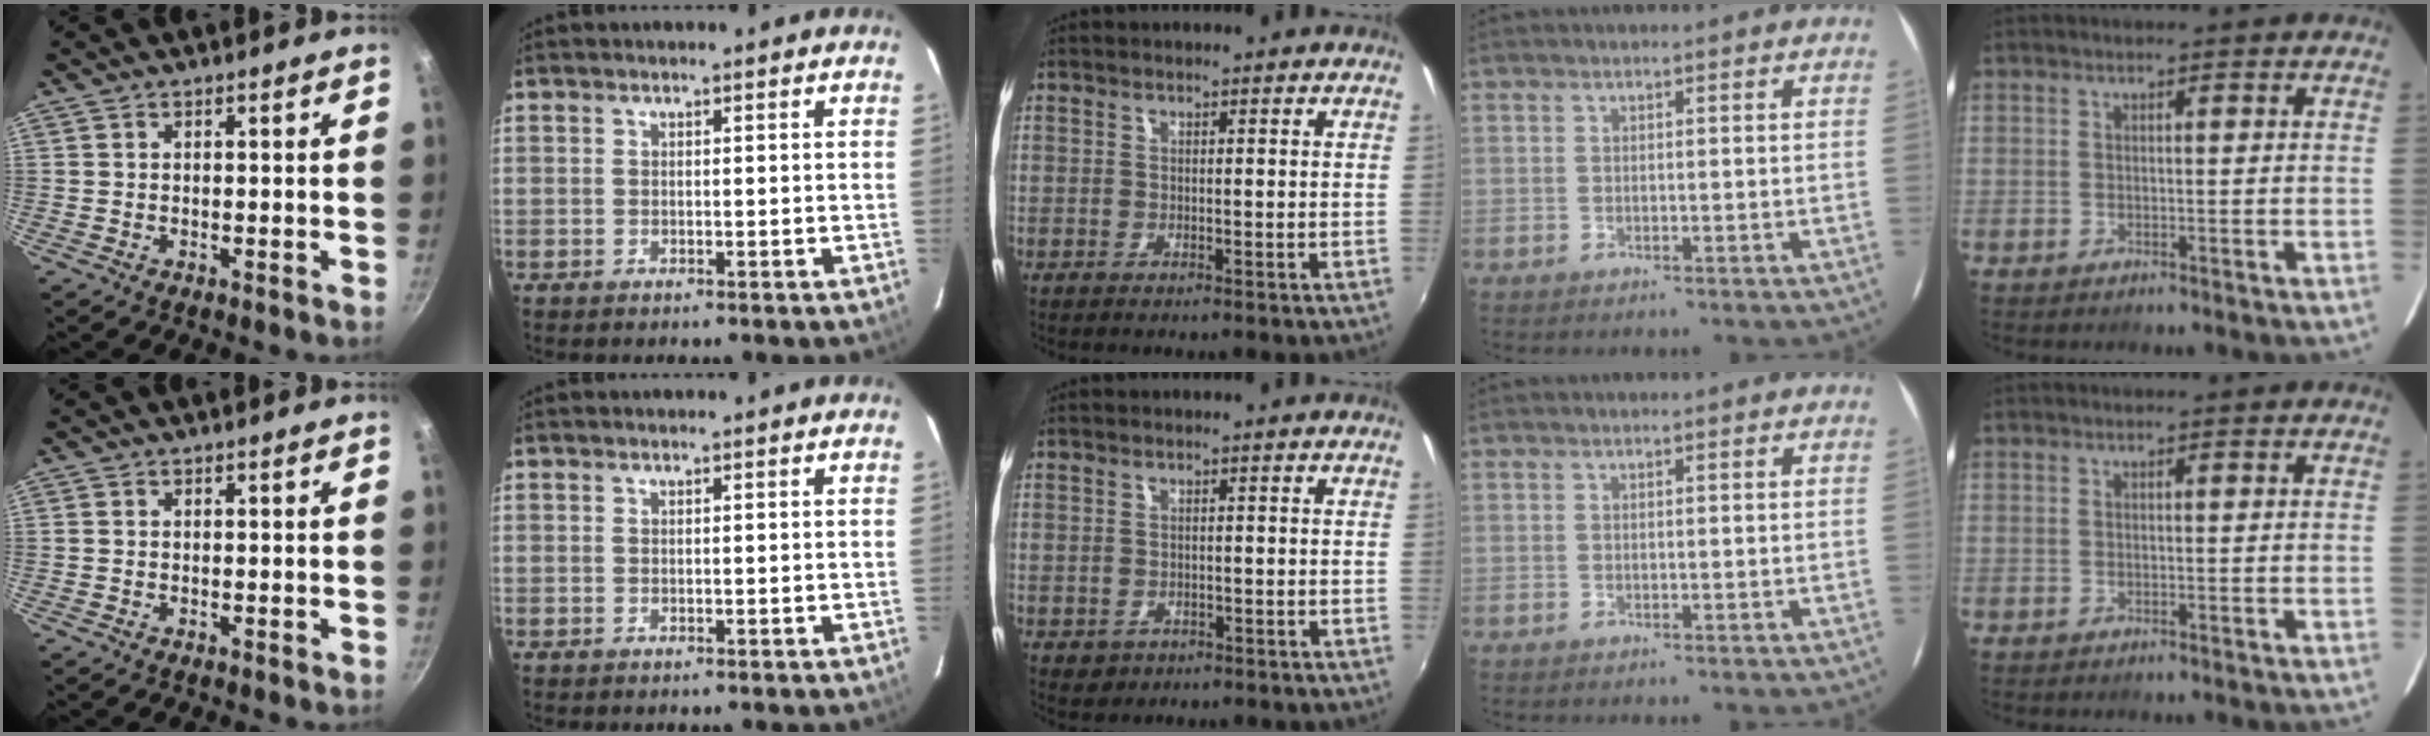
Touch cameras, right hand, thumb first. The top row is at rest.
{"middle": {"total": 3.5, "force": [-1.2, 3.0, 1.3], "torque": [-0.033, -0.006, -0.009]}}